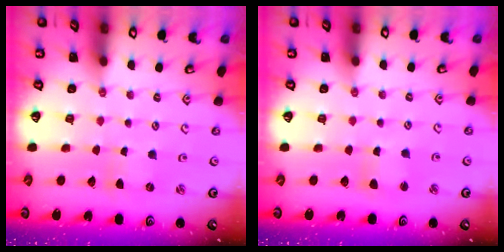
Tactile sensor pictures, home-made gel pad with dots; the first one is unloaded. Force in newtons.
{"total": 3.3, "press": 3.3, "slide": 0.4}